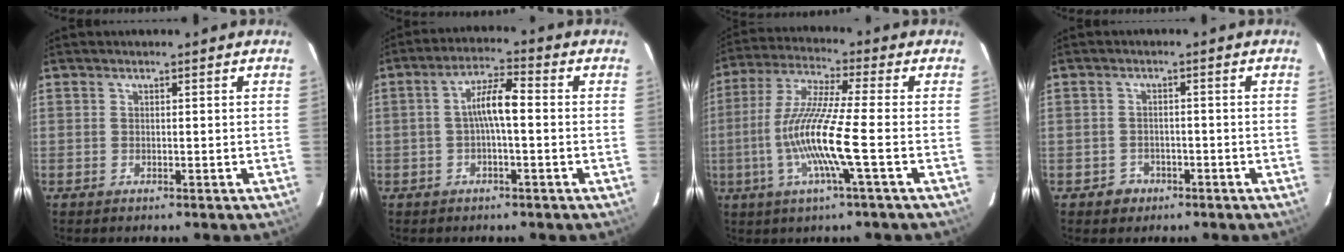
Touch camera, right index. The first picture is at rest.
{"total": 6.0, "force": [-0.6, 1.2, 5.9], "torque": [-0.114, 0.015, -0.009]}
{"total": 13.2, "force": [-3.5, -0.5, 12.7], "torque": [-0.256, -0.006, -0.069]}
{"total": 3.3, "force": [-1.8, 2.8, 0.3], "torque": [-0.014, 0.008, -0.024]}